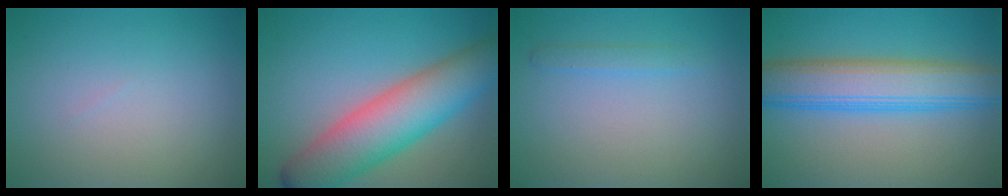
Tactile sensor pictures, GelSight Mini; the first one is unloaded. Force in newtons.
{"total": 9.4, "press": 9.4, "slide": 0.3}
{"total": 1.1, "press": 1.1, "slide": 0.0}
{"total": 7.7, "press": 7.7, "slide": 0.3}